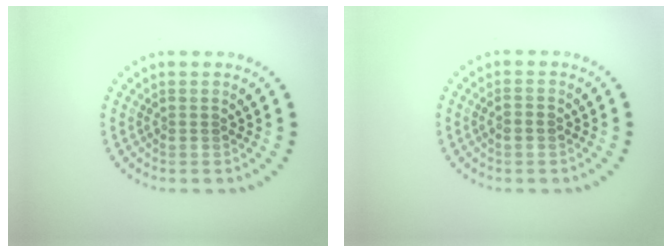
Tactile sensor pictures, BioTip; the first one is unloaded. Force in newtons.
{"total": 0.7, "press": 0.7, "slide": 0.0}